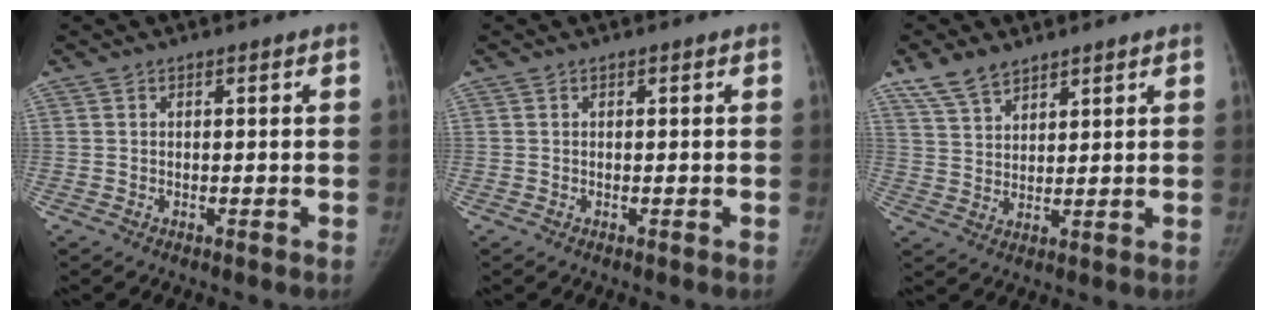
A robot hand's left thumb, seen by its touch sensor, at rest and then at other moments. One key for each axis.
{"total": 0.0}
{"total": 6.5, "fx": 5.0, "fy": 3.2, "fz": 2.7, "tx": -0.039, "ty": -0.019, "tz": 0.104}